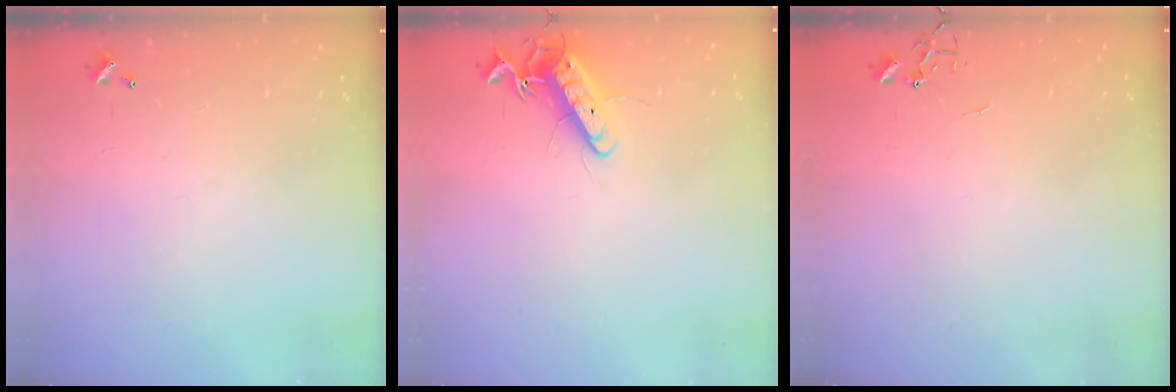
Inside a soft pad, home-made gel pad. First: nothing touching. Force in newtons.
{"total": 12.5, "press": 12.4, "slide": 1.0}
{"total": 0.0}